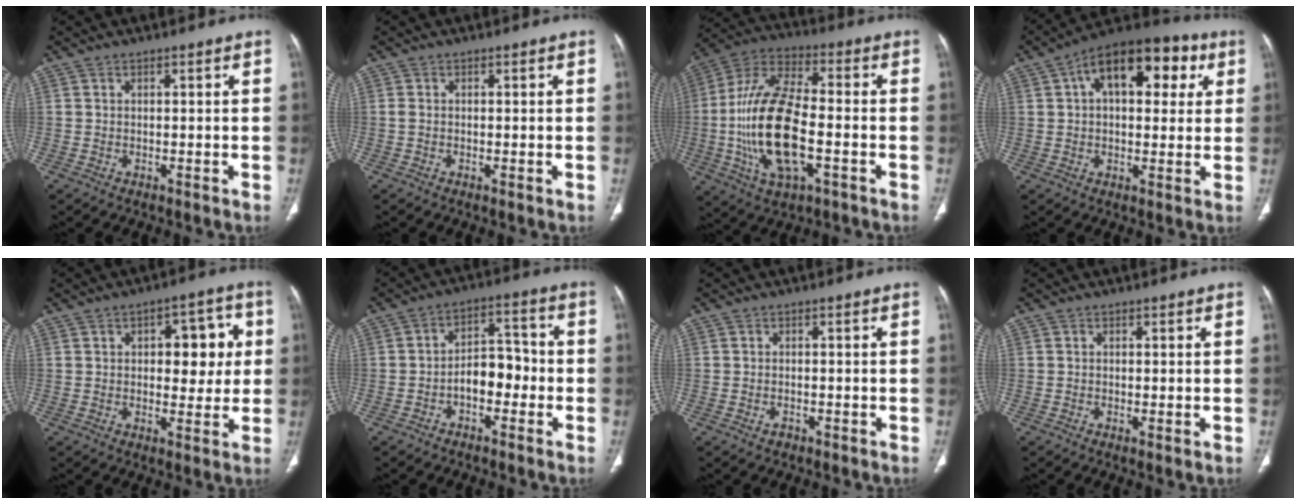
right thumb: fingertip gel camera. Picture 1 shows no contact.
{"total": 0.7, "force": [-0.1, 0.2, 0.6], "torque": [-0.022, -0.005, -0.004]}
{"total": 20.0, "force": [-3.8, 8.6, 17.6], "torque": [-0.357, 0.021, -0.067]}
{"total": 18.1, "force": [5.9, 9.8, 14.0], "torque": [-0.167, 0.024, 0.080]}
{"total": 10.4, "force": [2.0, 5.7, 8.5], "torque": [-0.068, 0.006, 0.025]}
{"total": 7.3, "force": [-2.3, 4.6, 5.3], "torque": [-0.059, 0.039, -0.047]}
{"total": 0.9, "force": [-0.6, 0.6, 0.4], "torque": [-0.006, 0.004, -0.008]}
{"total": 0.8, "force": [-0.1, 0.2, 0.7], "torque": [-0.020, -0.006, -0.002]}